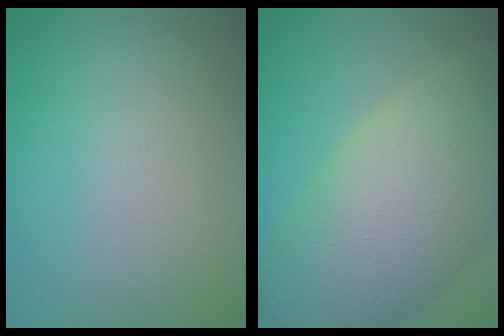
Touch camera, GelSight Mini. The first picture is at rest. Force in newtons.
{"total": 12.2, "press": 12.2, "slide": 0.9}